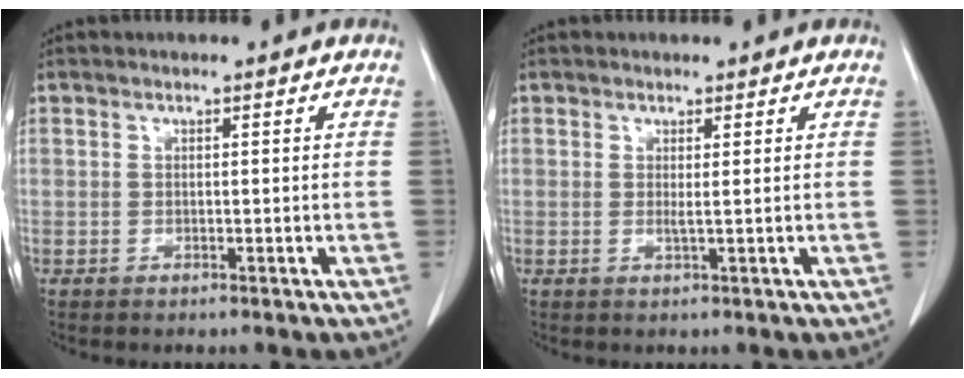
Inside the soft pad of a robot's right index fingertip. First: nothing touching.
{"total": 0.8, "force": [0.2, -0.2, 0.8], "torque": [-0.019, -0.002, 0.005]}